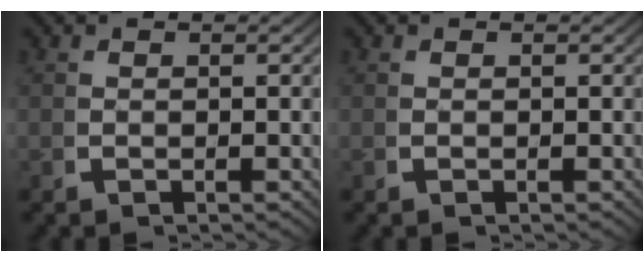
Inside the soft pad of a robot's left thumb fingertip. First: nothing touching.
{"total": 0.0}